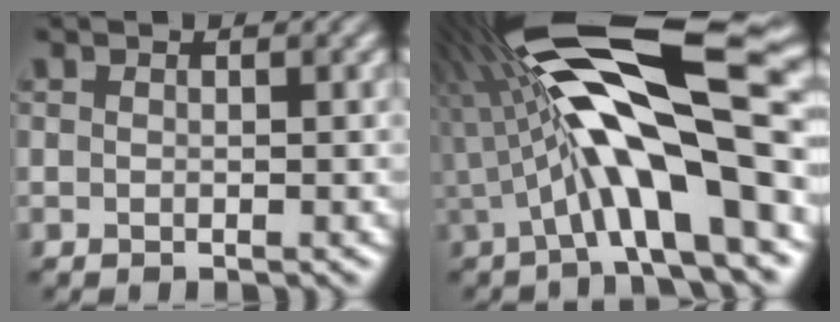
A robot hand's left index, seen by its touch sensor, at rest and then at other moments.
{"total": 14.1, "force": [-0.2, 3.6, 13.6], "torque": [-0.227, 0.038, -0.005]}